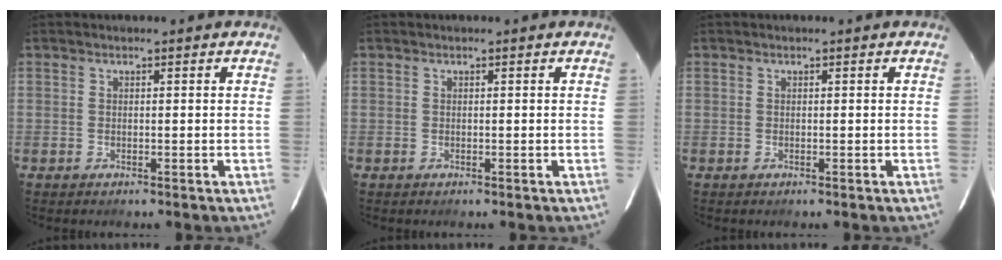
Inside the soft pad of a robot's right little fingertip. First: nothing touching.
{"total": 0.0}
{"total": 0.0}